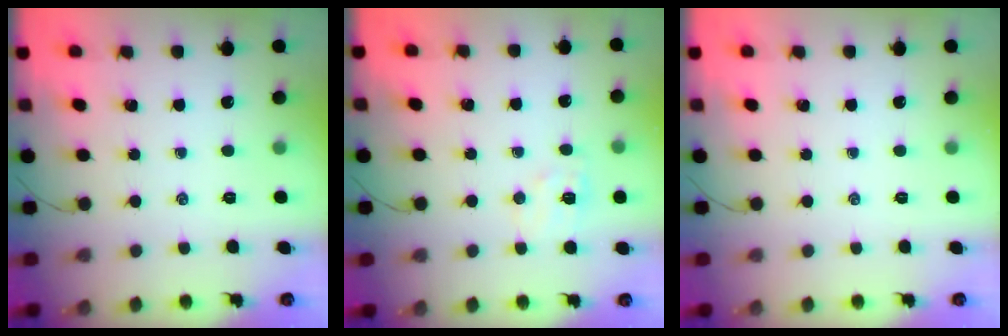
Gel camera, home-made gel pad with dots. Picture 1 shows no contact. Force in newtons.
{"total": 7.0, "press": 6.9, "slide": 1.1}
{"total": 0.0}